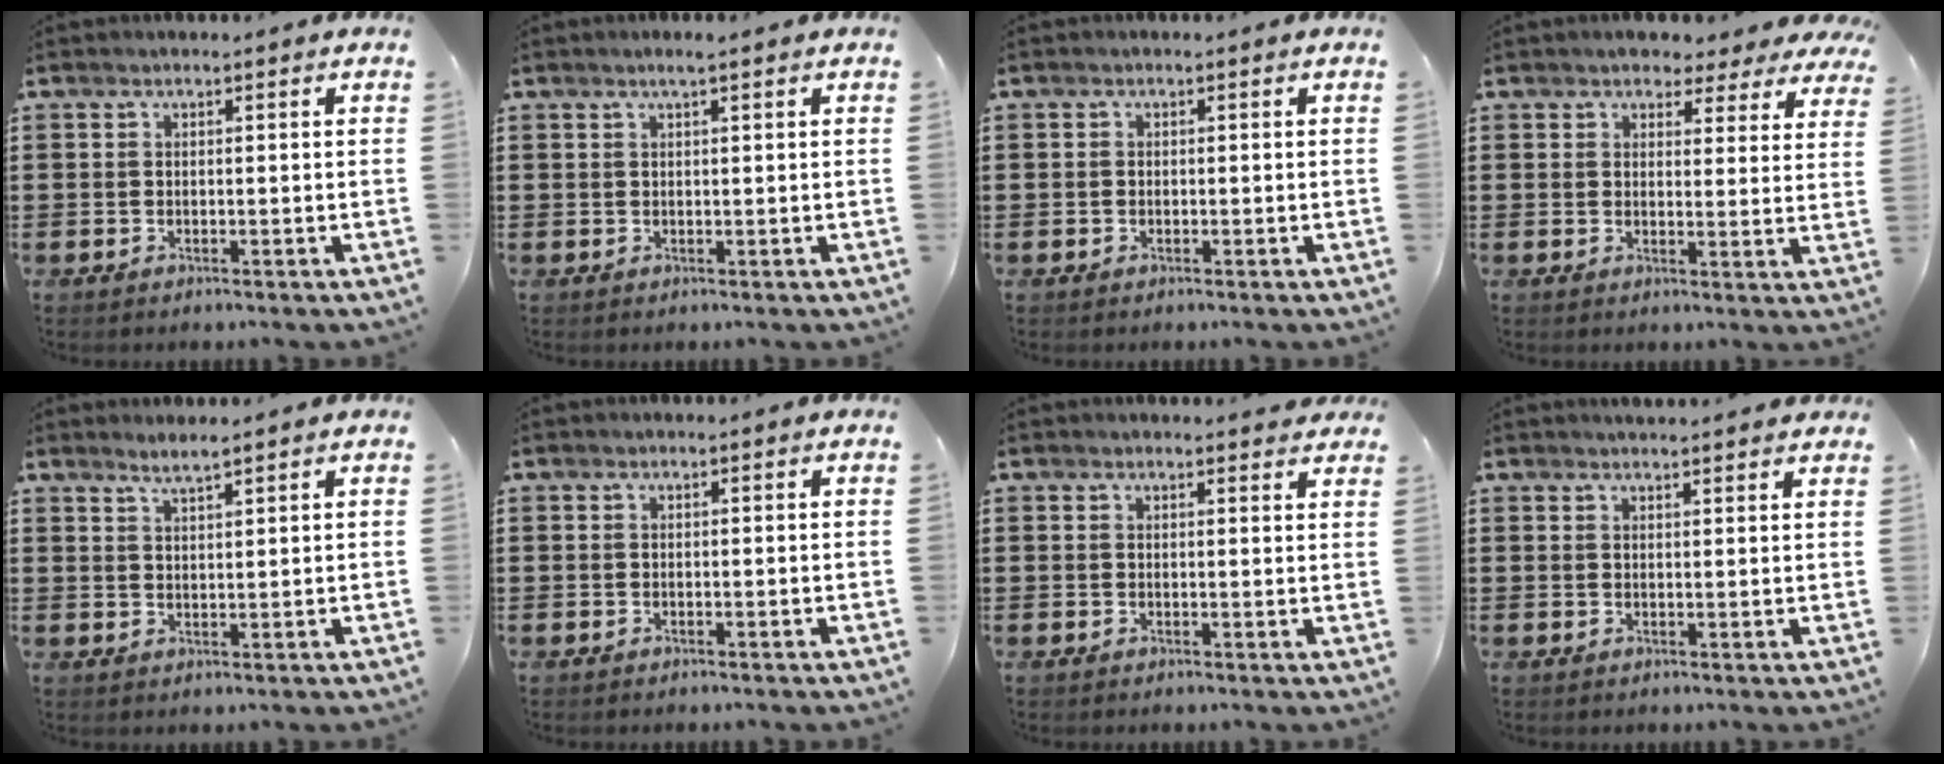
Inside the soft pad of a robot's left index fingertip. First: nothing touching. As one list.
[{"total": 1.2, "force": [0.7, 0.0, 0.9], "torque": [-0.017, 0.001, 0.013]}, {"total": 0.6, "force": [-0.2, 0.4, 0.3], "torque": [-0.008, 0.002, -0.005]}, {"total": 3.5, "force": [3.4, 0.9, 0.3], "torque": [-0.015, -0.012, 0.059]}, {"total": 2.1, "force": [1.9, -0.1, 0.8], "torque": [-0.019, 0.001, 0.036]}, {"total": 0.0}, {"total": 1.6, "force": [1.6, 0.2, 0.3], "torque": [-0.001, -0.001, 0.029]}, {"total": 1.7, "force": [1.7, -0.1, 0.1], "torque": [-0.005, 0.001, 0.033]}]